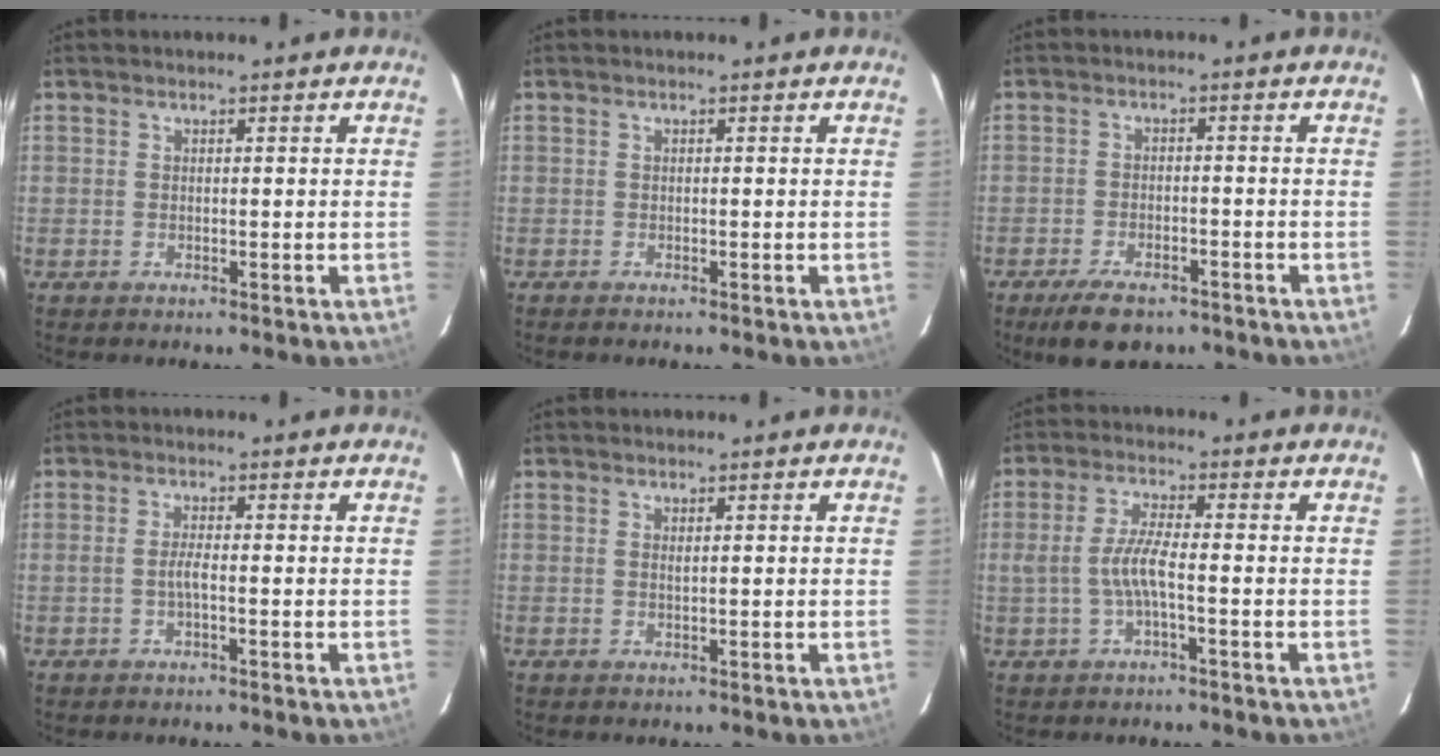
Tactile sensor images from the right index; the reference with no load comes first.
{"total": 0.5, "force": [-0.5, 0.1, 0.1], "torque": [-0.004, -0.002, -0.009]}
{"total": 8.4, "force": [-6.3, 3.4, 4.5], "torque": [-0.100, -0.007, -0.098]}
{"total": 1.8, "force": [-0.7, 0.0, 1.7], "torque": [-0.033, 0.001, -0.014]}
{"total": 0.6, "force": [0.2, 0.0, 0.5], "torque": [-0.011, 0.001, 0.004]}
{"total": 5.2, "force": [-1.4, 0.5, 5.0], "torque": [-0.107, 0.001, -0.023]}